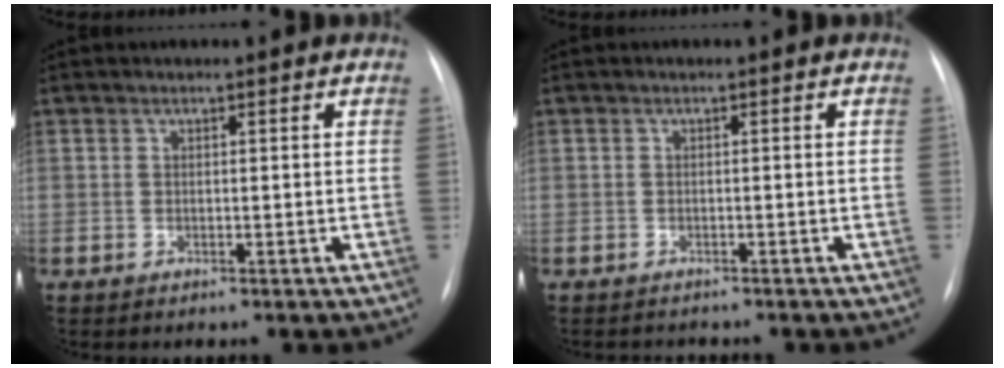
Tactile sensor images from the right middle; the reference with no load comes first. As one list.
[{"total": 1.5, "force": [-1.3, 0.7, -0.1], "torque": [-0.002, -0.002, -0.020]}]